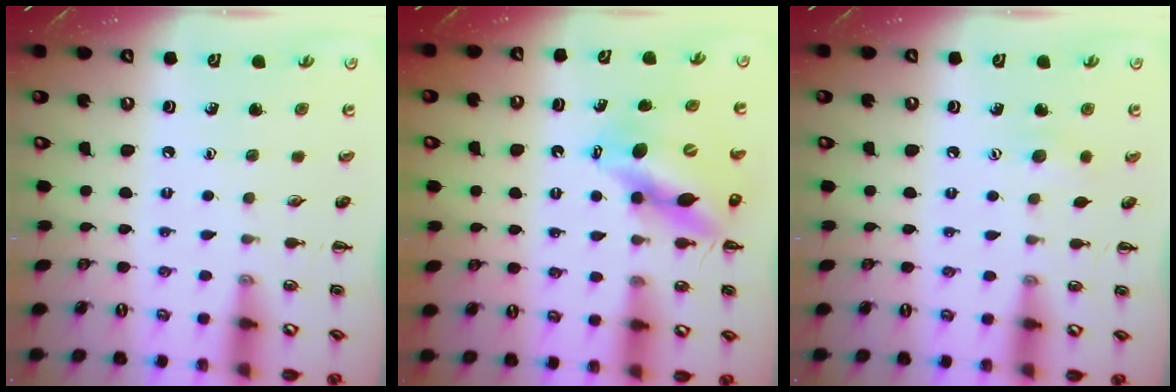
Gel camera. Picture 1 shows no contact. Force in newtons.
{"total": 11.8, "press": 11.4, "slide": 3.0}
{"total": 5.7, "press": 5.6, "slide": 1.0}